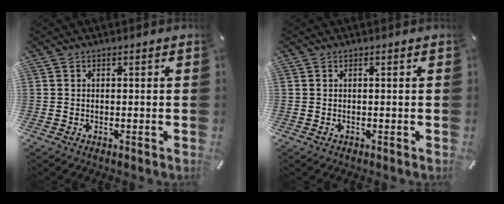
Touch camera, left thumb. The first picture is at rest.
{"total": 0.0}